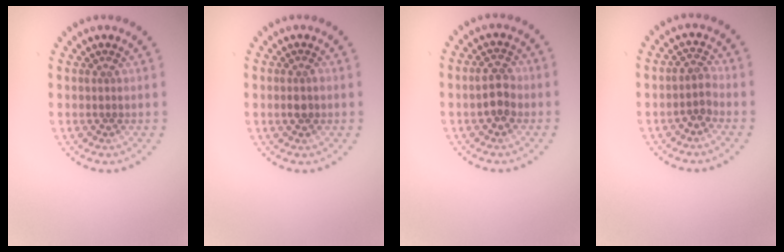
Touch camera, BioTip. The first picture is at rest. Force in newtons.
{"total": 1.1, "press": 1.0, "slide": 0.4}
{"total": 2.6, "press": 2.6, "slide": 0.2}
{"total": 1.5, "press": 1.3, "slide": 0.8}